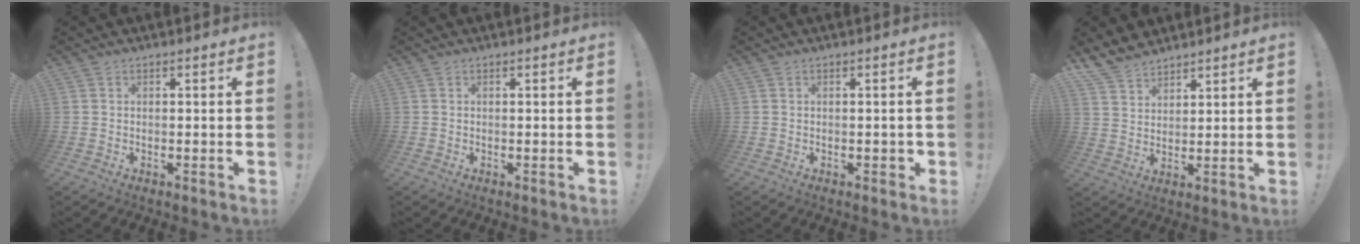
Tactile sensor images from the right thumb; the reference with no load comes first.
{"total": 0.0}
{"total": 1.6, "force": [-0.3, 1.1, 1.0], "torque": [-0.017, 0.006, -0.006]}
{"total": 7.4, "force": [6.4, 3.3, 1.5], "torque": [-0.029, -0.047, 0.125]}